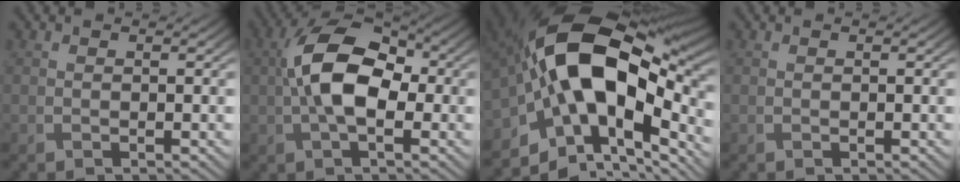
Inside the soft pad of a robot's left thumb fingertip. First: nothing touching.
{"total": 9.7, "force": [-0.1, 5.0, 8.3], "torque": [-0.163, 0.016, -0.014]}
{"total": 19.5, "force": [-2.5, 11.0, 15.9], "torque": [-0.287, 0.004, -0.049]}
{"total": 0.0}